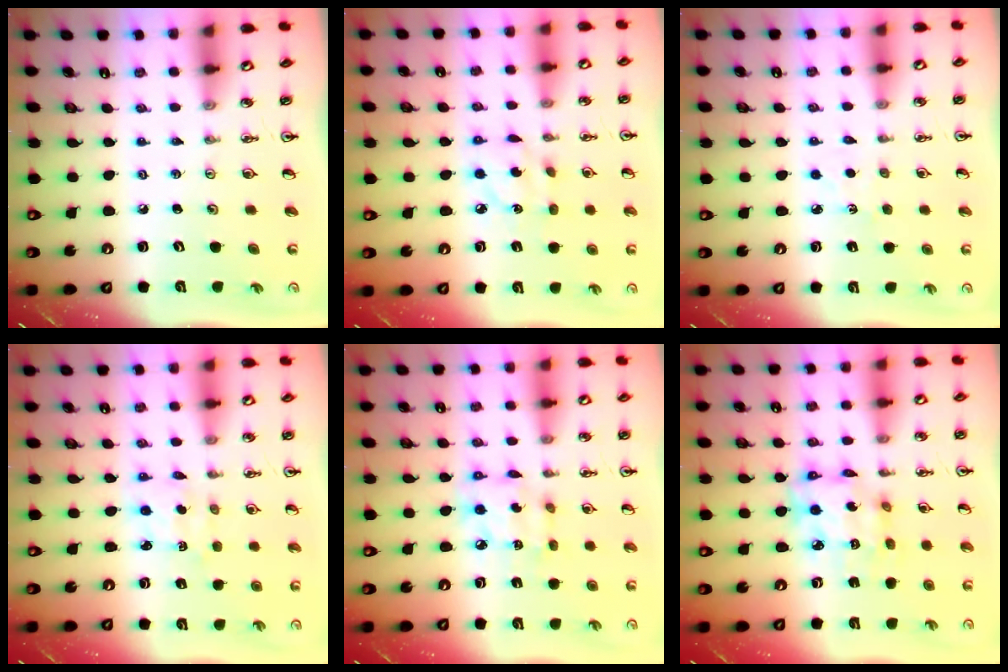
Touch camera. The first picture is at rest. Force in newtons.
{"total": 6.7, "press": 6.7, "slide": 0.1}
{"total": 2.9, "press": 2.9, "slide": 0.4}
{"total": 2.3, "press": 2.3, "slide": 0.5}
{"total": 7.8, "press": 7.8, "slide": 0.5}
{"total": 11.7, "press": 11.6, "slide": 0.9}